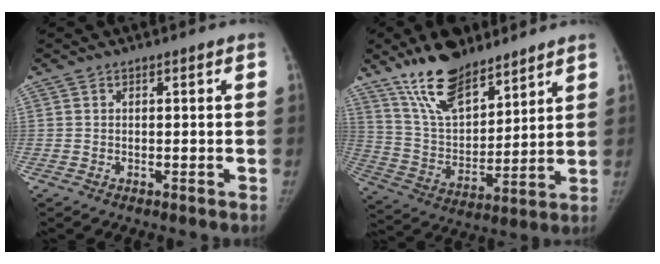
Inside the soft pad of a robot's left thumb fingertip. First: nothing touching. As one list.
[{"total": 17.2, "force": [12.8, 7.0, 9.1], "torque": [-0.125, -0.068, 0.241]}]